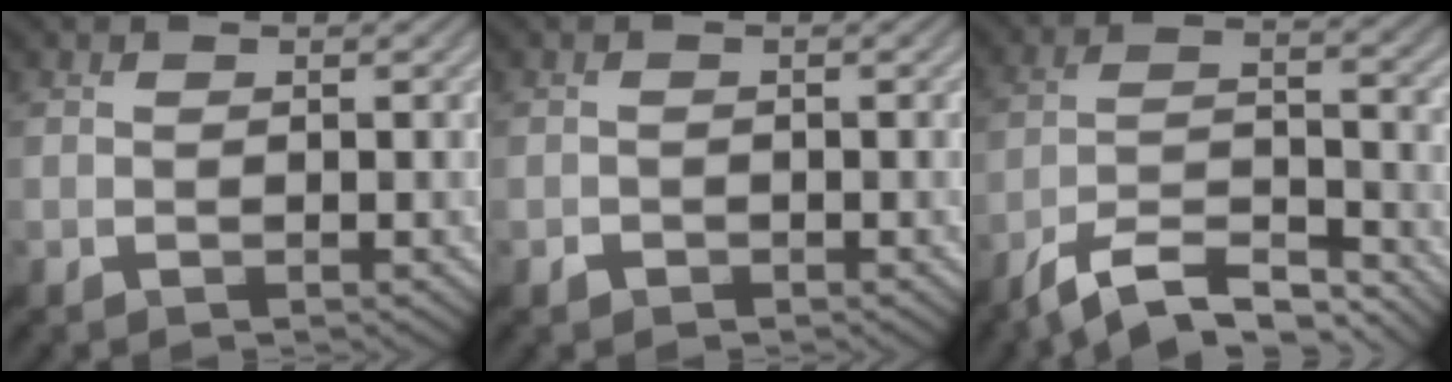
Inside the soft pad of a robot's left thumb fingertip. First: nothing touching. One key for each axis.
{"total": 0.9, "fx": -0.6, "fy": 0.6, "fz": 0.1, "tx": 0.003, "ty": -0.002, "tz": -0.013}
{"total": 11.3, "fx": -9.2, "fy": 2.6, "fz": 6.0, "tx": -0.113, "ty": 0.003, "tz": -0.165}